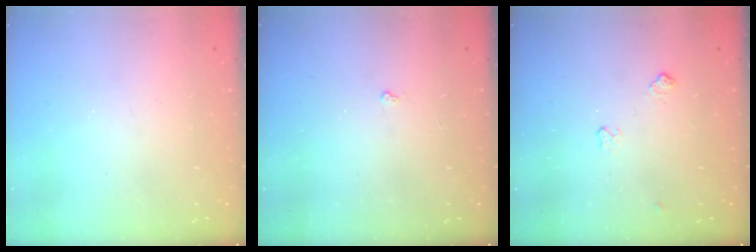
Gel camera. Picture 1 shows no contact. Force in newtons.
{"total": 1.8, "press": 1.8, "slide": 0.3}
{"total": 3.9, "press": 3.9, "slide": 0.5}